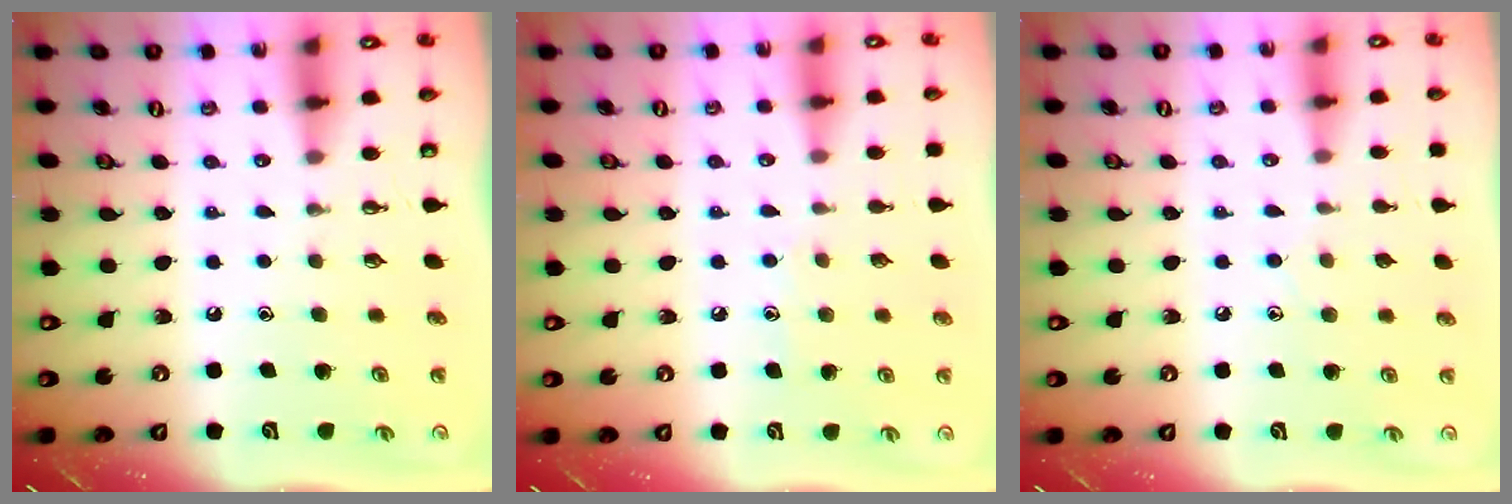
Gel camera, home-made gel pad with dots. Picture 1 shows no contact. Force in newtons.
{"total": 5.1, "press": 5.1, "slide": 0.6}
{"total": 6.0, "press": 6.0, "slide": 0.5}